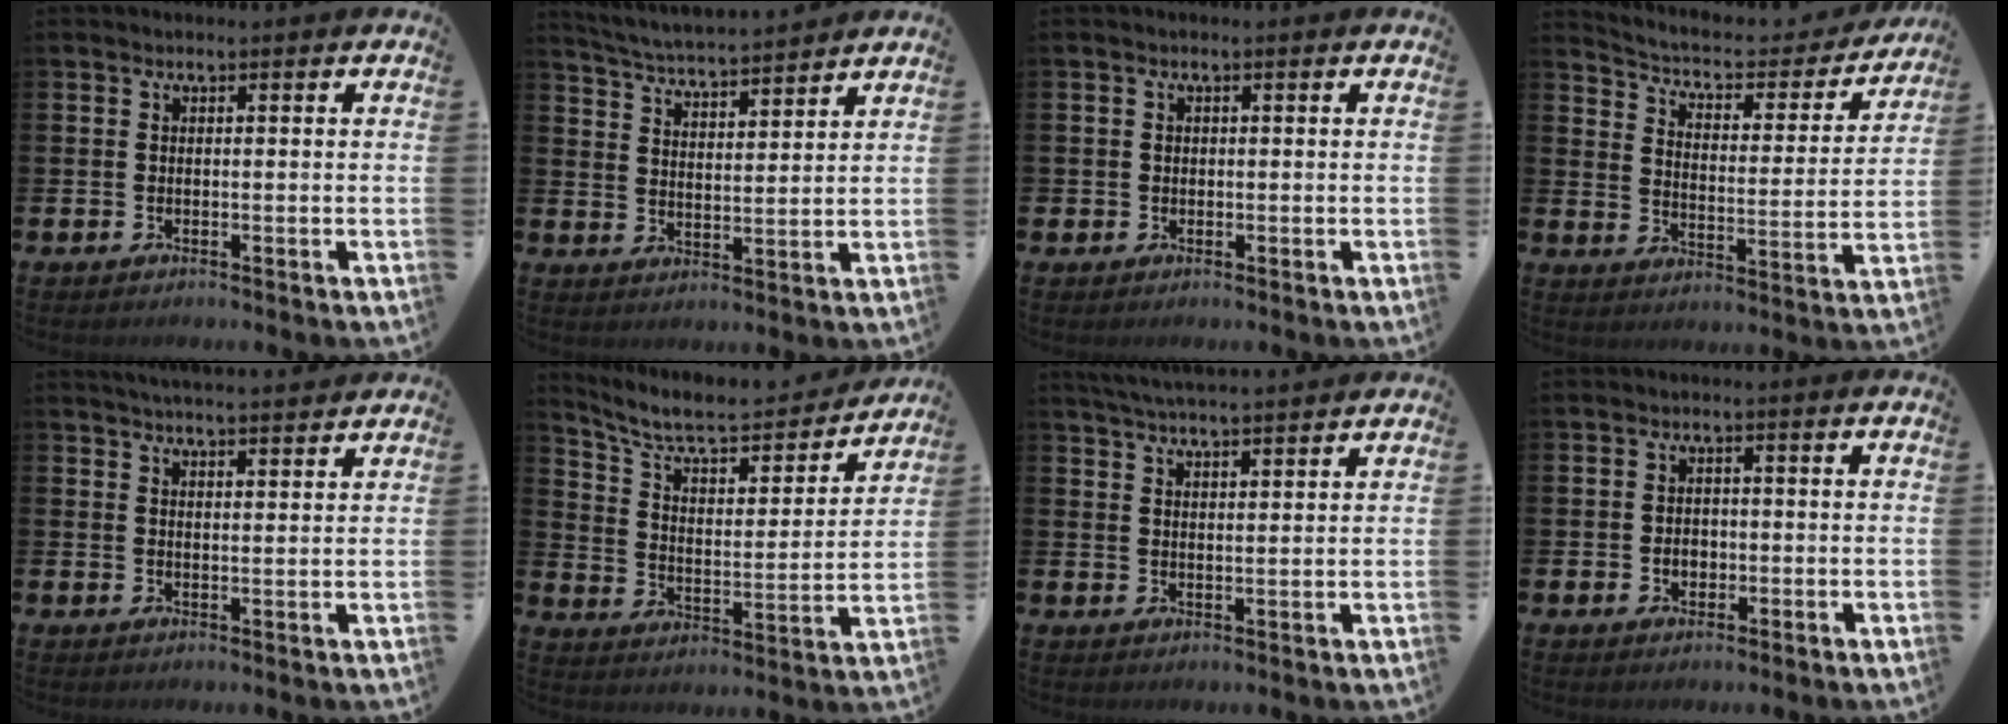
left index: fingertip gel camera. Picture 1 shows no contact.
{"total": 5.0, "force": [5.0, 0.0, 0.6], "torque": [-0.036, -0.035, 0.087]}
{"total": 0.8, "force": [0.2, 0.8, 0.1], "torque": [0.010, 0.000, -0.001]}
{"total": 5.3, "force": [4.7, 1.8, 1.6], "torque": [-0.054, -0.037, 0.070]}
{"total": 3.7, "force": [3.7, -0.3, 0.2], "torque": [-0.013, -0.017, 0.067]}
{"total": 8.7, "force": [7.5, 2.6, 3.6], "torque": [-0.100, -0.049, 0.127]}
{"total": 4.5, "force": [4.4, -0.2, 0.8], "torque": [-0.028, -0.020, 0.080]}
{"total": 2.1, "force": [-0.3, 1.7, 1.2], "torque": [-0.003, -0.002, -0.014]}